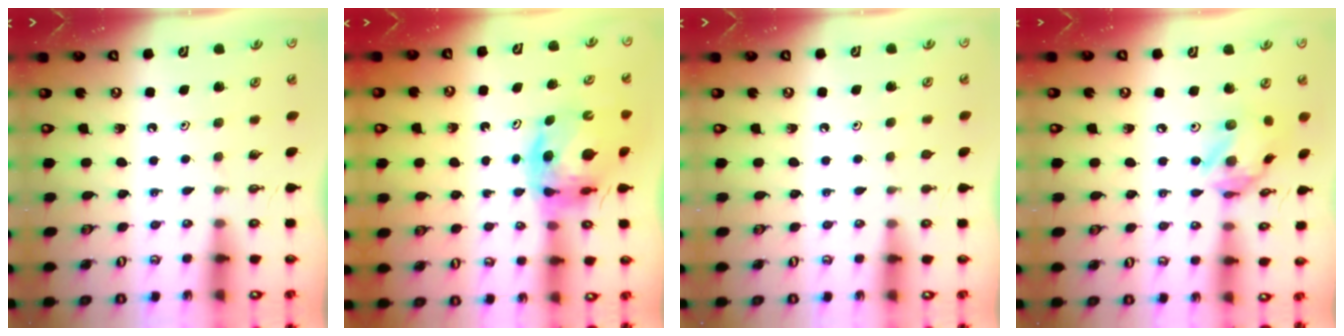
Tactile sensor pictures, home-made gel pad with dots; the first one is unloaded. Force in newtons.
{"total": 11.1, "press": 11.1, "slide": 1.2}
{"total": 0.6, "press": 0.6, "slide": 0.2}
{"total": 13.3, "press": 13.2, "slide": 1.2}